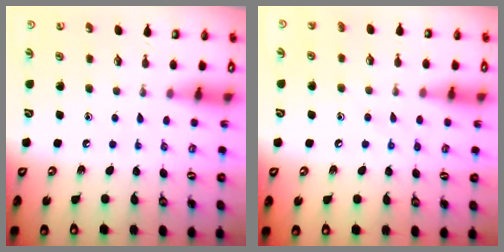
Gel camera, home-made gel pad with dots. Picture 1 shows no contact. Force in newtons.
{"total": 7.3, "press": 7.3, "slide": 0.4}